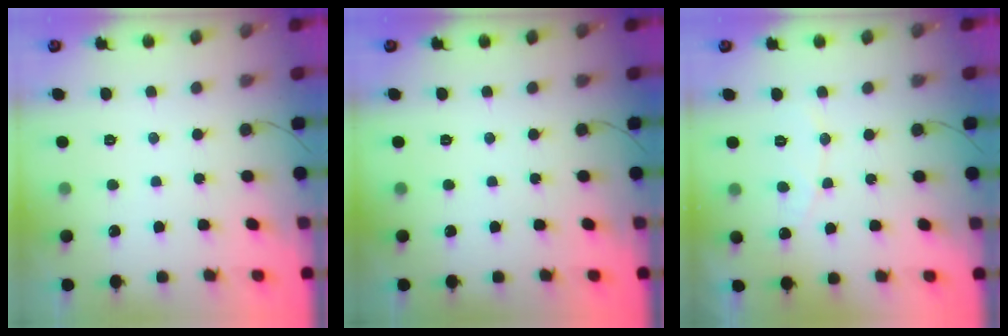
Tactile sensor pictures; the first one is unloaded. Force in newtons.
{"total": 0.0}
{"total": 4.4, "press": 4.3, "slide": 0.4}